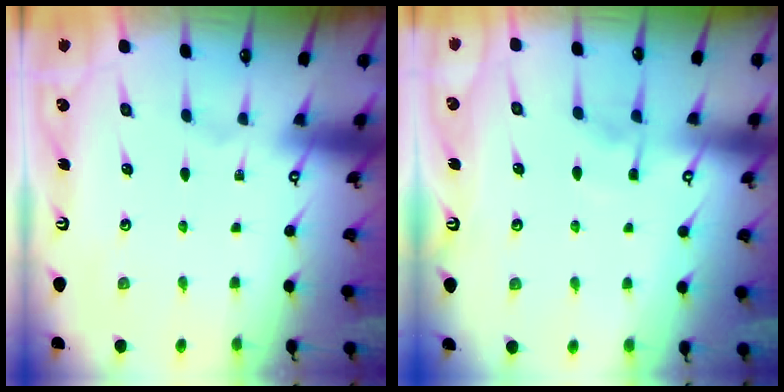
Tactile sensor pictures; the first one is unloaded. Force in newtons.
{"total": 4.4, "press": 4.3, "slide": 0.6}